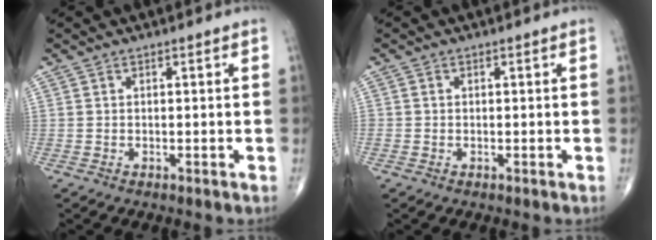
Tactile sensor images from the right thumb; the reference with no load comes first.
{"total": 0.5, "force": [-0.1, 0.5, 0.1], "torque": [0.002, 0.004, -0.002]}